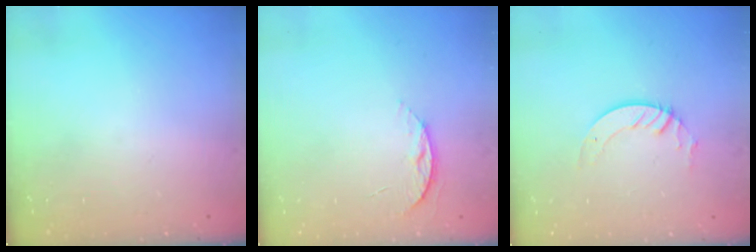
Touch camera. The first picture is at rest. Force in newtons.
{"total": 5.8, "press": 5.8, "slide": 0.6}
{"total": 3.4, "press": 3.4, "slide": 0.3}